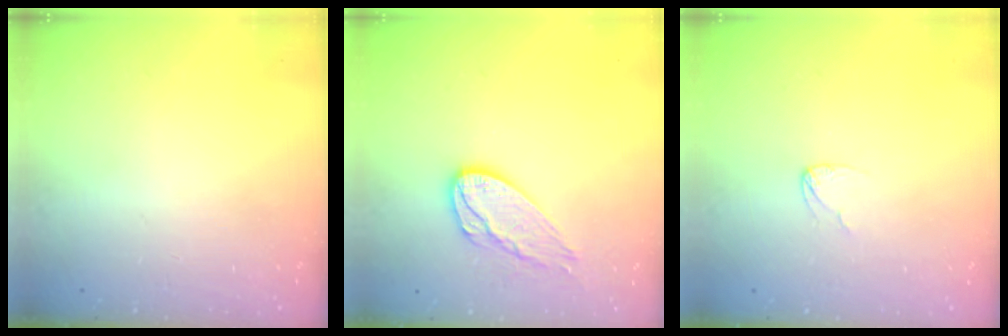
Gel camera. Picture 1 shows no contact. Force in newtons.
{"total": 11.0, "press": 11.0, "slide": 0.6}
{"total": 2.3, "press": 2.3, "slide": 0.1}